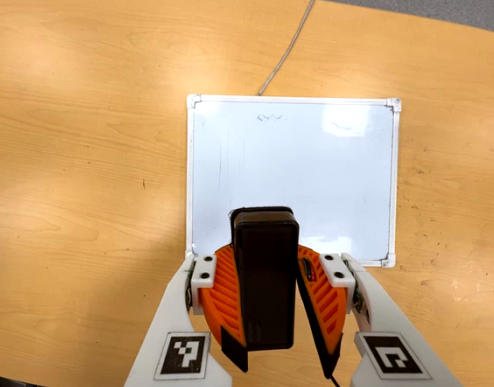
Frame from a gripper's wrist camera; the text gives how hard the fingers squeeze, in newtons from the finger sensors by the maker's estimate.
{"total": 8.6, "left": 9.1, "right": 8.2}